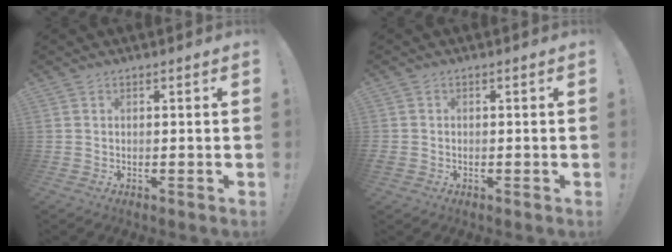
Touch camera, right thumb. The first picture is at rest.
{"total": 1.4, "force": [-0.6, 1.2, 0.2], "torque": [-0.007, 0.006, -0.010]}